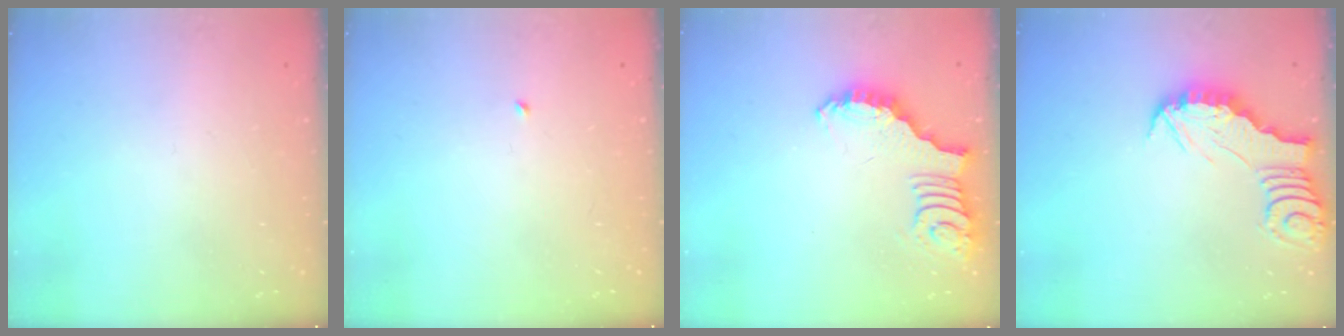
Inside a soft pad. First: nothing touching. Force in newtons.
{"total": 2.7, "press": 2.7, "slide": 0.2}
{"total": 2.6, "press": 2.5, "slide": 0.5}
{"total": 2.9, "press": 2.9, "slide": 0.3}